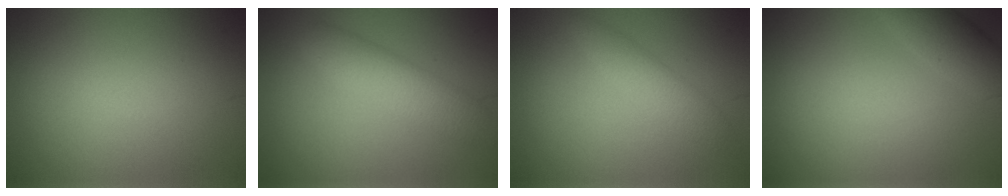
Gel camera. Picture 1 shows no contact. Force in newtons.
{"total": 4.0, "press": 4.0, "slide": 0.0}
{"total": 2.4, "press": 2.4, "slide": 0.1}
{"total": 3.0, "press": 3.0, "slide": 0.1}